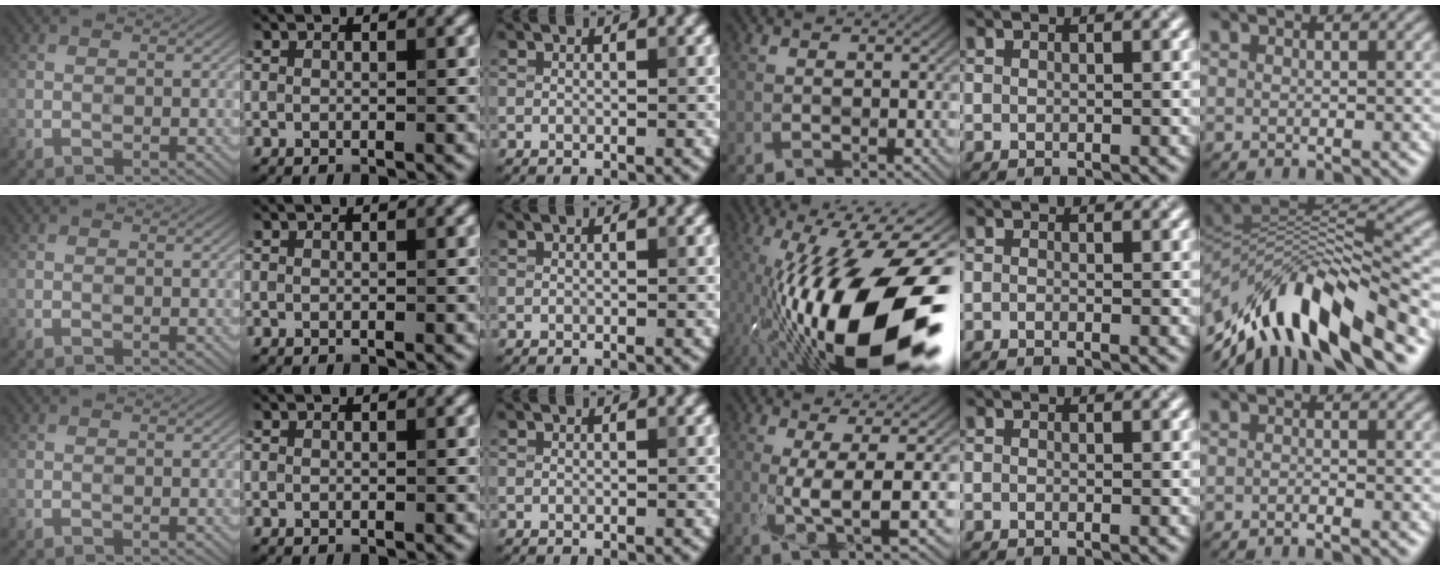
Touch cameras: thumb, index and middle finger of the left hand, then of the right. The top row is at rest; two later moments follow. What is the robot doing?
{"motion": "wrap", "object": "paper"}